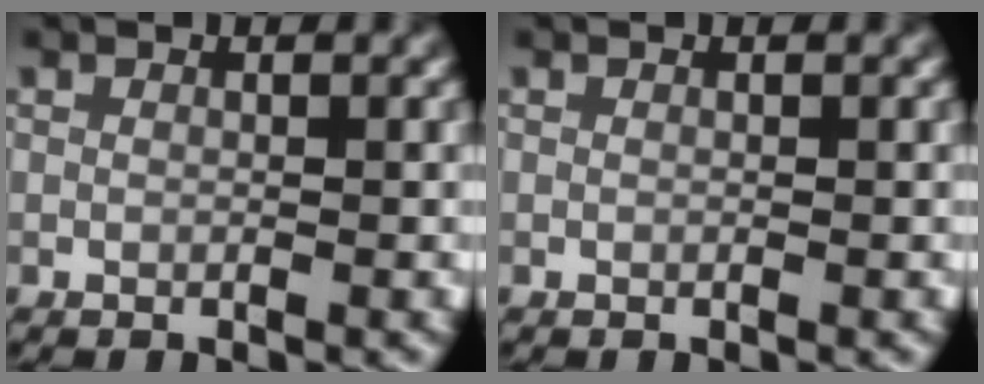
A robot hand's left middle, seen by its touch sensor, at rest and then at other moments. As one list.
[{"total": 0.0}]